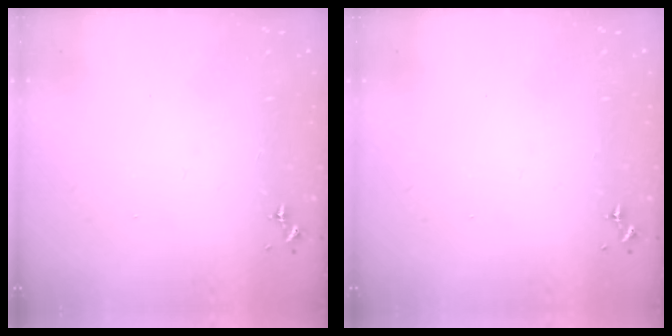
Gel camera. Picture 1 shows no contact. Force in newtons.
{"total": 0.0}